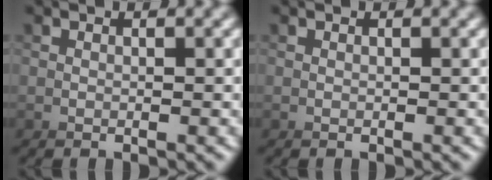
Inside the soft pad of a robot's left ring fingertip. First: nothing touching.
{"total": 0.0}